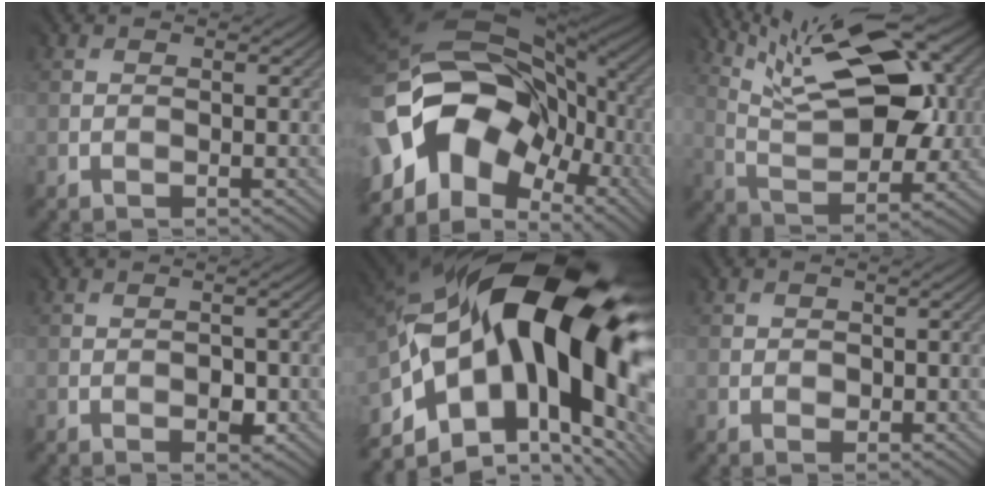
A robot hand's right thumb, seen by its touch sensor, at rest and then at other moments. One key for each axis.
{"total": 16.0, "fx": -4.2, "fy": 11.4, "fz": 10.5, "tx": -0.227, "ty": -0.019, "tz": -0.071}
{"total": 16.5, "fx": 9.1, "fy": 5.8, "fz": 12.5, "tx": -0.239, "ty": 0.012, "tz": 0.148}
{"total": 1.4, "fx": -0.7, "fy": 0.3, "fz": 1.2, "tx": -0.024, "ty": -0.004, "tz": -0.006}
{"total": 20.7, "fx": 0.6, "fy": 11.2, "fz": 17.4, "tx": -0.341, "ty": -0.019, "tz": 0.009}
{"total": 0.7, "fx": 0.3, "fy": 0.6, "fz": 0.0, "tx": 0.000, "ty": -0.001, "tz": 0.005}